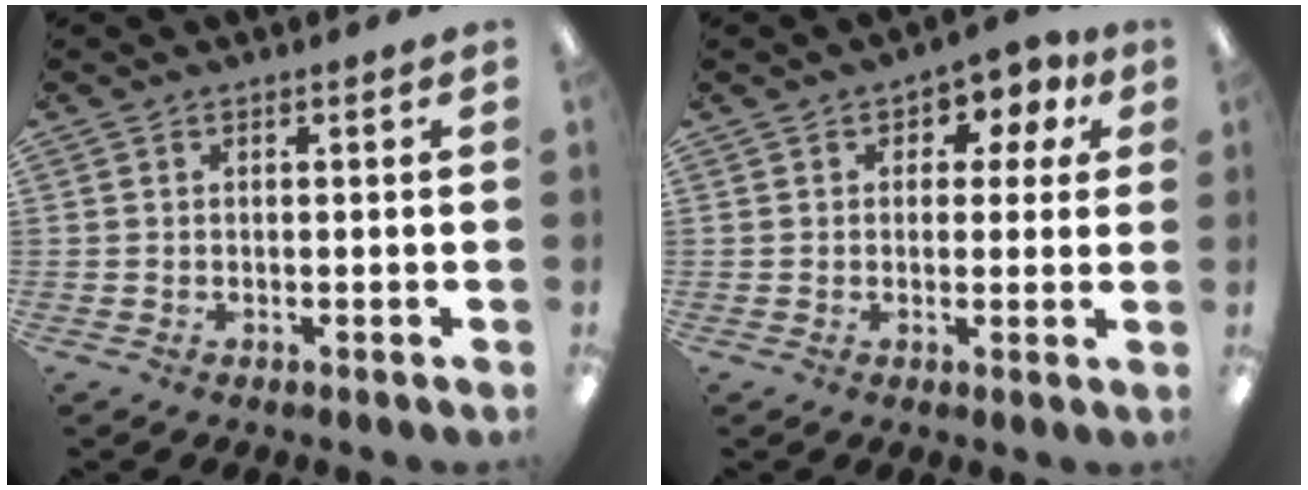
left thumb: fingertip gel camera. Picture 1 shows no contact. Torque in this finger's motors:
{"motor_torque": [0.02, 0.33, -0.30, 0.19, 0.01]}